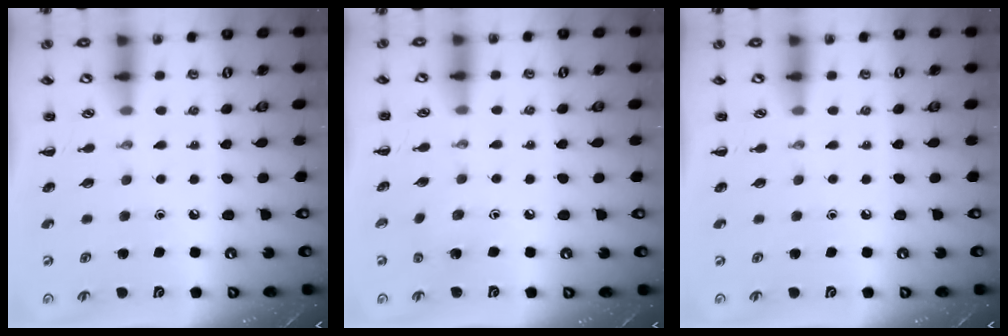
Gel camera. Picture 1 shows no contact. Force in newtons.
{"total": 2.4, "press": 2.4, "slide": 0.6}
{"total": 0.0}